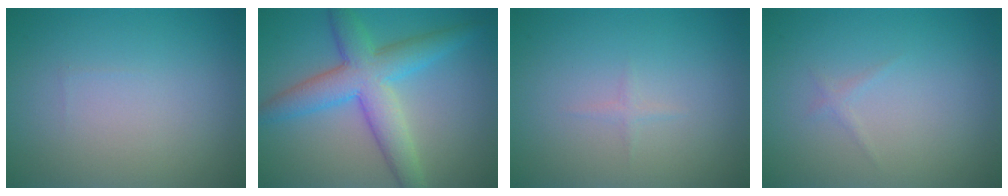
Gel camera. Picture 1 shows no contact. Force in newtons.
{"total": 6.5, "press": 6.5, "slide": 0.1}
{"total": 0.6, "press": 0.6, "slide": 0.0}
{"total": 0.6, "press": 0.6, "slide": 0.0}